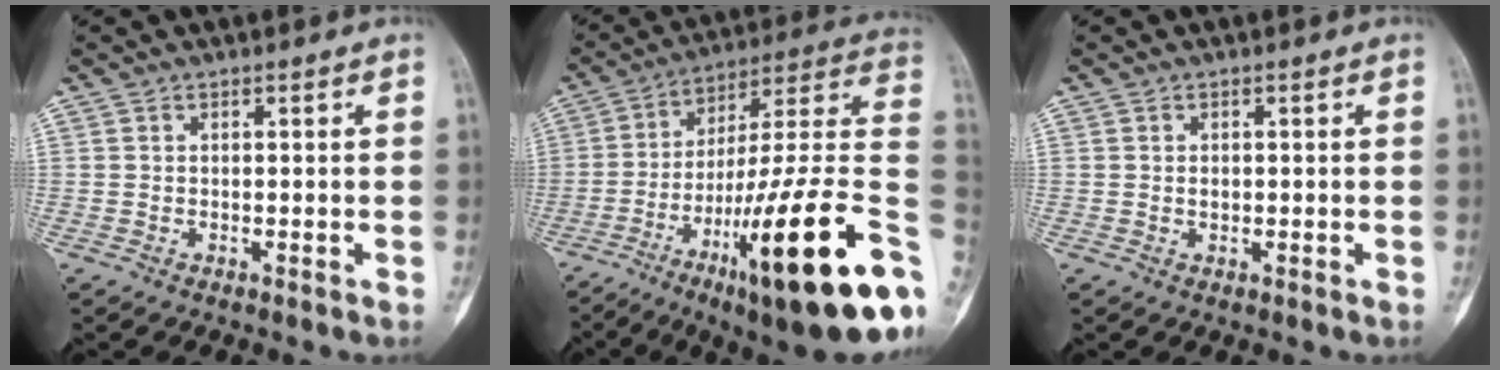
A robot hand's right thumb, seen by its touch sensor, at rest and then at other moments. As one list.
[{"total": 30.7, "force": [-10.4, 5.3, 28.4], "torque": [-0.374, 0.042, -0.161]}, {"total": 1.1, "force": [0.1, 0.8, 0.8], "torque": [-0.012, 0.000, 0.004]}]